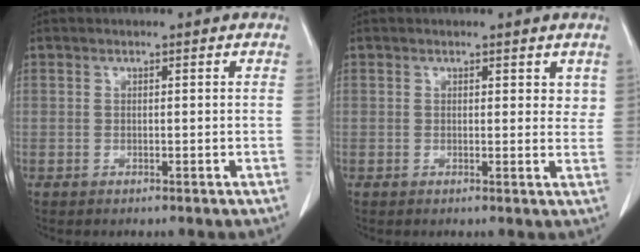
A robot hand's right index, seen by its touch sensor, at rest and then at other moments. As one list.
[{"total": 2.0, "force": [1.3, 1.1, 1.1], "torque": [0.000, -0.007, 0.014]}]